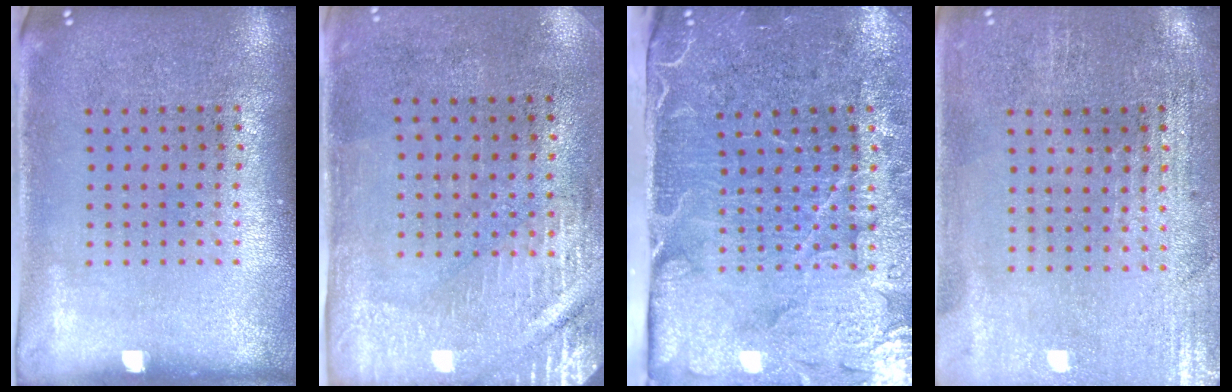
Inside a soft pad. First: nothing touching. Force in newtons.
{"total": 2.9, "press": 2.5, "slide": 1.4}
{"total": 4.8, "press": 4.0, "slide": 2.7}
{"total": 0.6, "press": 0.5, "slide": 0.4}